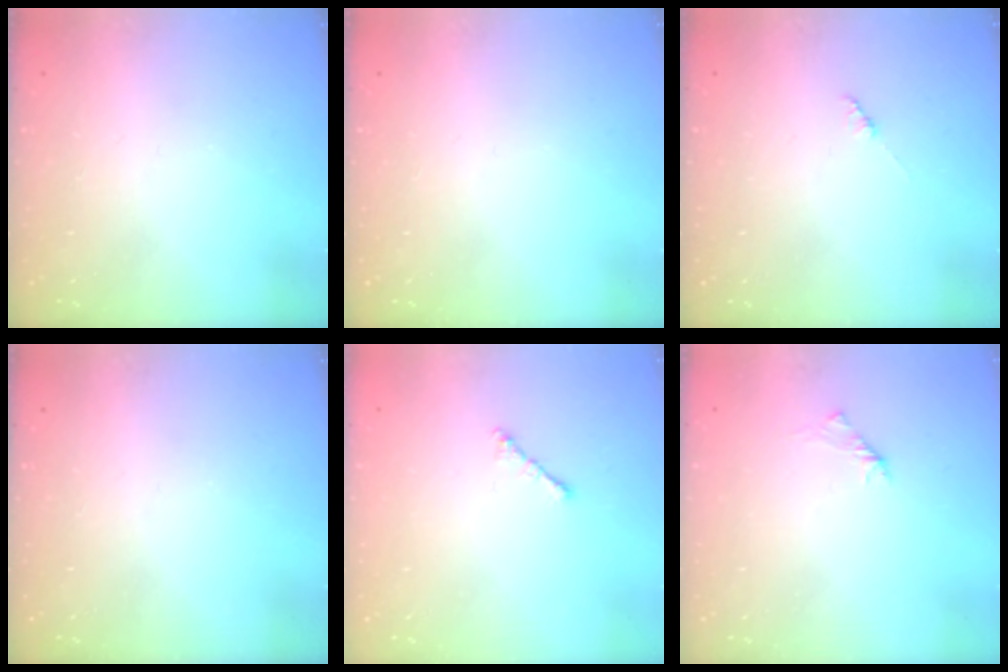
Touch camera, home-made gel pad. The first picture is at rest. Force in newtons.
{"total": 0.0}
{"total": 1.4, "press": 1.4, "slide": 0.2}
{"total": 0.0}
{"total": 1.0, "press": 0.9, "slide": 0.4}
{"total": 2.0, "press": 1.9, "slide": 0.6}